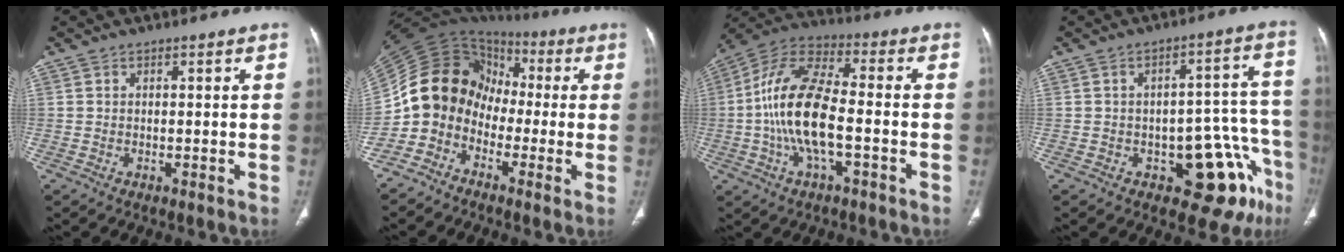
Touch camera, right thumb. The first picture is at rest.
{"total": 12.2, "force": [-3.6, 10.6, 4.9], "torque": [-0.061, 0.067, -0.073]}
{"total": 16.0, "force": [-2.7, 6.8, 14.3], "torque": [-0.288, 0.038, -0.055]}
{"total": 13.9, "force": [-7.4, 6.4, 10.0], "torque": [-0.069, 0.071, -0.088]}